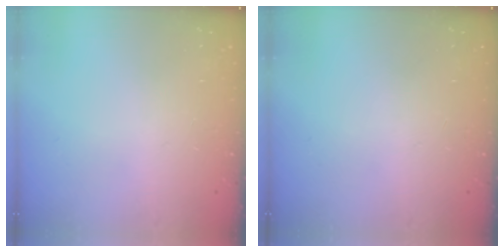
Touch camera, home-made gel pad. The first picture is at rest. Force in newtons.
{"total": 0.0}